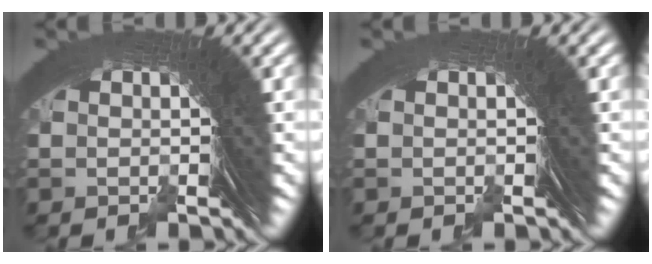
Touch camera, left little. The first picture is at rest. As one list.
[{"total": 0.0}]